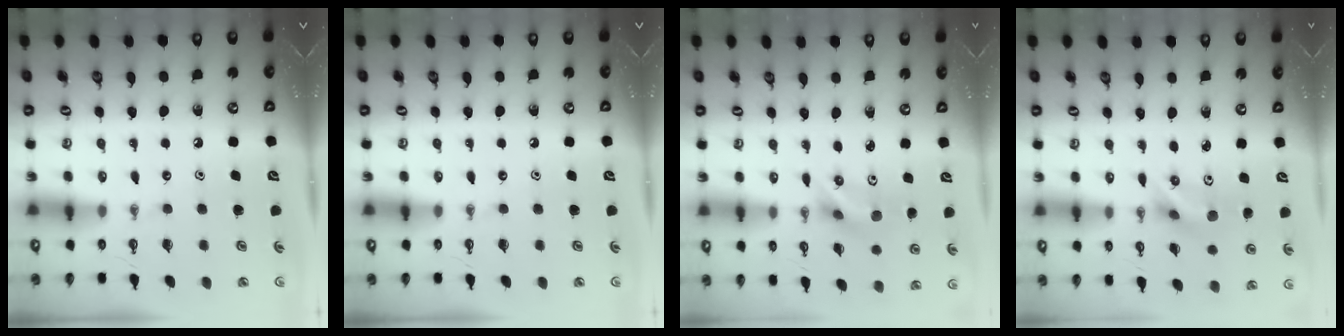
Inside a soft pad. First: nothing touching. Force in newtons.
{"total": 0.0}
{"total": 5.6, "press": 4.5, "slide": 3.3}
{"total": 5.6, "press": 4.5, "slide": 3.3}